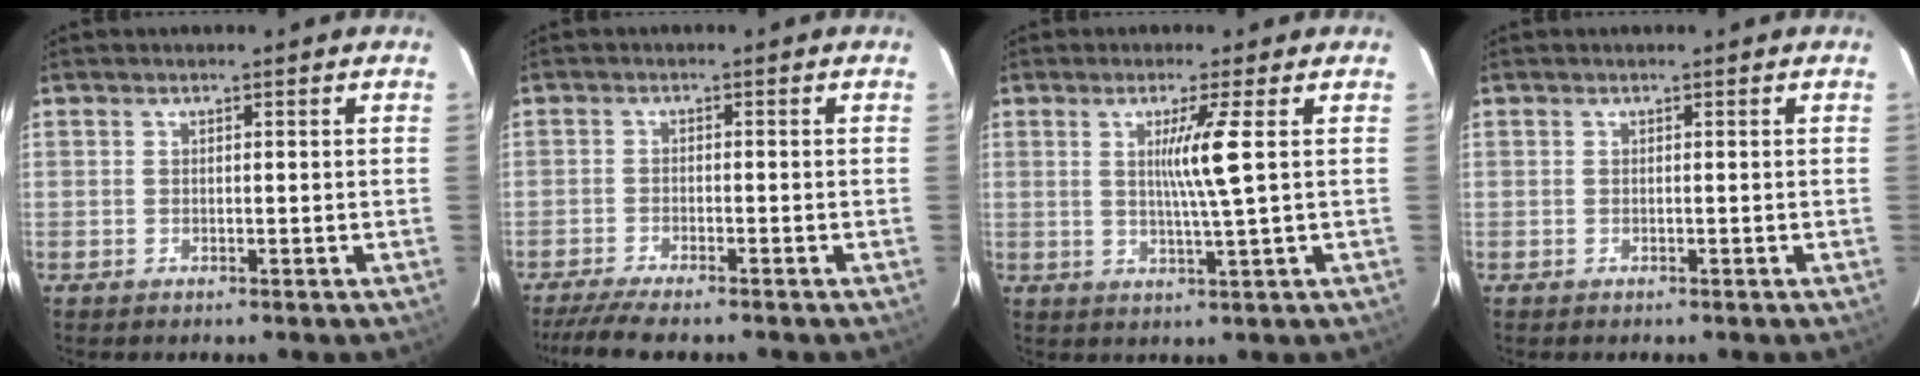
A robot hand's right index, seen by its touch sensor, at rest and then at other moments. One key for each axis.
{"total": 6.9, "fx": -5.9, "fy": 0.6, "fz": 3.7, "tx": -0.057, "ty": -0.018, "tz": -0.097}
{"total": 5.5, "fx": 1.1, "fy": -1.6, "fz": 5.1, "tx": -0.095, "ty": -0.011, "tz": 0.022}
{"total": 0.0}